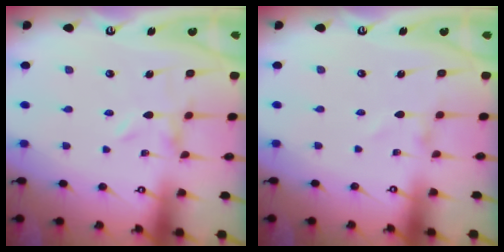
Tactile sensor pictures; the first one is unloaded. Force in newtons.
{"total": 1.0, "press": 1.0, "slide": 0.1}